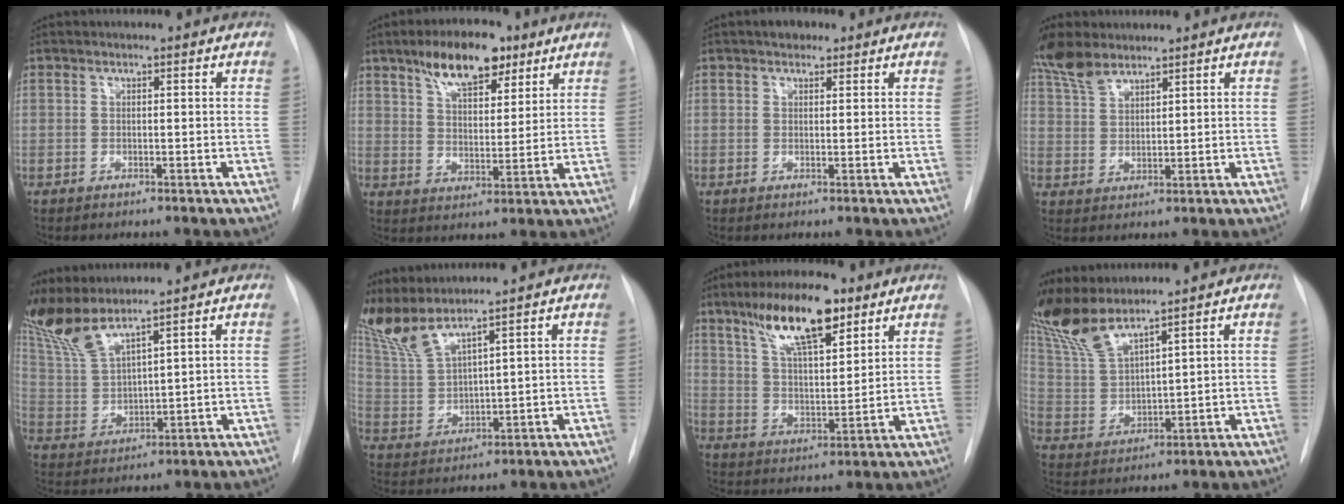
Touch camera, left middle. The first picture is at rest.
{"total": 10.7, "force": [7.0, 4.2, 6.9], "torque": [-0.116, 0.010, 0.121]}
{"total": 2.7, "force": [1.9, 1.5, 1.2], "torque": [-0.017, 0.008, 0.026]}
{"total": 6.8, "force": [5.7, 2.6, 2.8], "torque": [-0.064, 0.013, 0.118]}
{"total": 8.2, "force": [7.1, 0.4, 4.2], "torque": [-0.108, 0.000, 0.156]}
{"total": 7.5, "force": [6.4, -0.2, 3.8], "torque": [-0.103, 0.002, 0.145]}
{"total": 13.6, "force": [8.5, 3.5, 10.0], "torque": [-0.177, 0.010, 0.152]}
{"total": 8.7, "force": [7.6, 0.9, 4.2], "torque": [-0.106, -0.001, 0.165]}